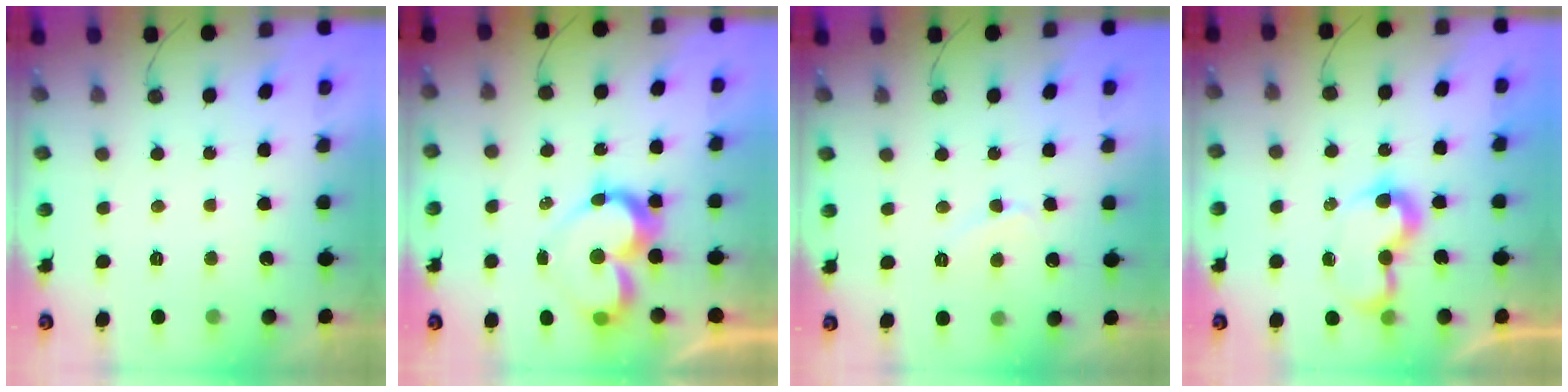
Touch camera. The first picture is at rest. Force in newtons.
{"total": 10.0, "press": 10.0, "slide": 0.9}
{"total": 3.8, "press": 3.8, "slide": 0.6}
{"total": 7.2, "press": 7.2, "slide": 0.7}